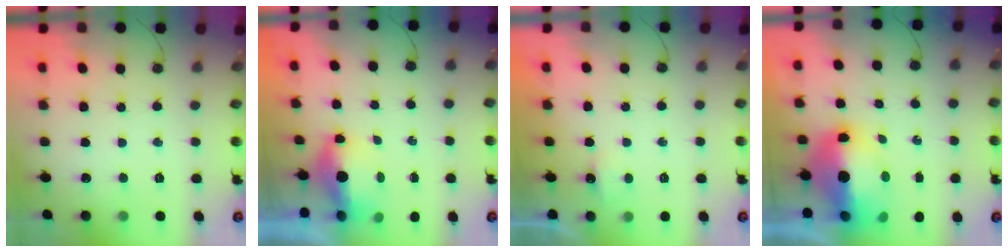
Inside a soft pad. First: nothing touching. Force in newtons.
{"total": 5.3, "press": 5.1, "slide": 1.3}
{"total": 2.5, "press": 2.4, "slide": 0.5}
{"total": 14.7, "press": 14.6, "slide": 1.9}